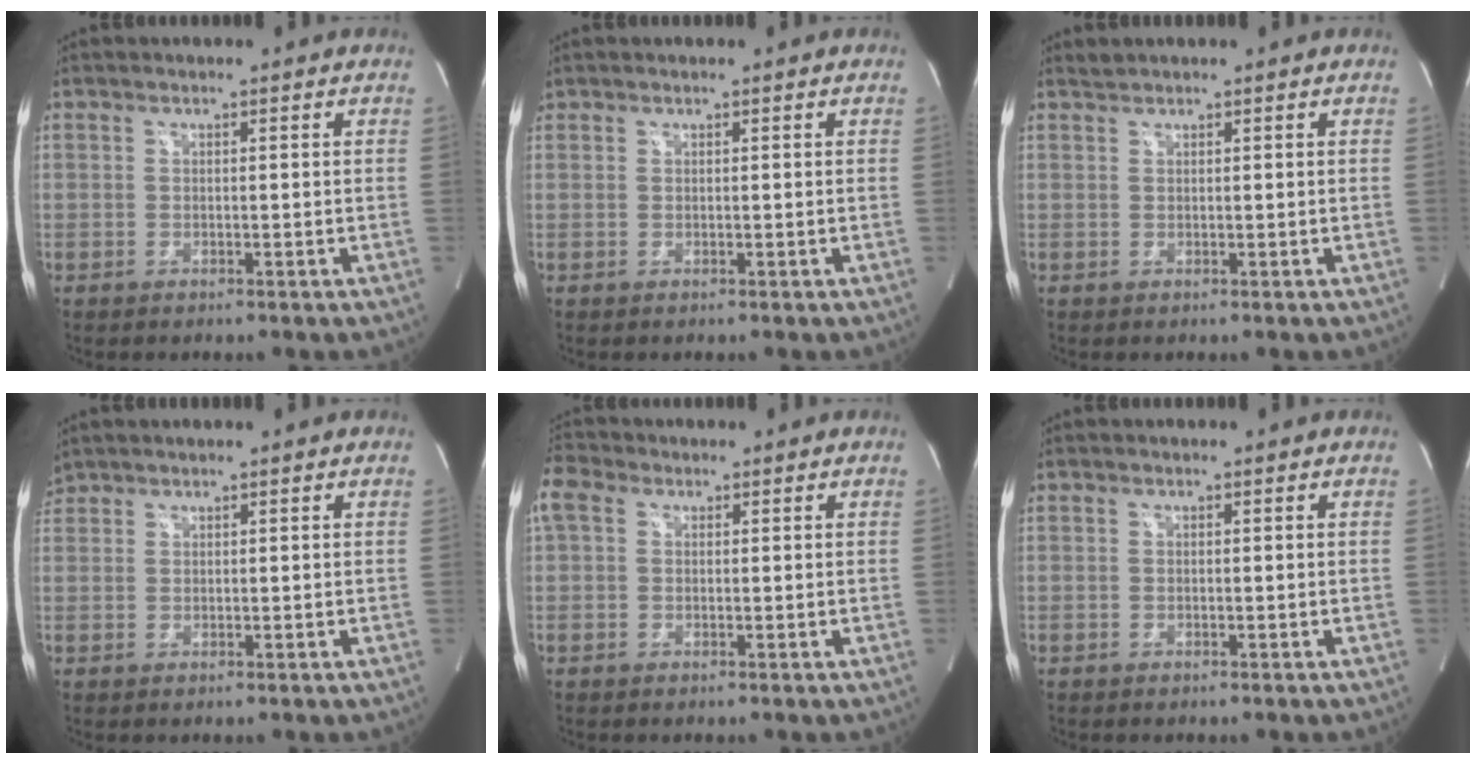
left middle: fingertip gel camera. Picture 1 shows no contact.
{"total": 0.6, "force": [0.5, 0.3, 0.0], "torque": [-0.004, 0.010, 0.010]}
{"total": 0.7, "force": [0.7, -0.2, -0.1], "torque": [-0.005, 0.004, 0.018]}
{"total": 1.9, "force": [1.9, 0.5, 0.0], "torque": [-0.007, 0.020, 0.039]}
{"total": 4.0, "force": [1.6, 2.9, 2.2], "torque": [-0.066, 0.031, 0.032]}
{"total": 0.0}